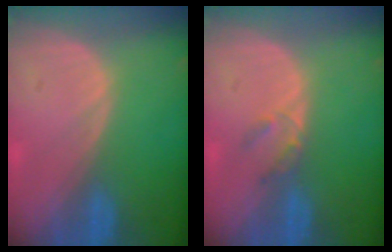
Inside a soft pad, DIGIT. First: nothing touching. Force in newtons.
{"total": 2.3, "press": 2.0, "slide": 1.1}